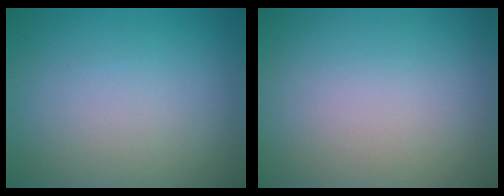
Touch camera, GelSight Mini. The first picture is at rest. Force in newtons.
{"total": 0.0}